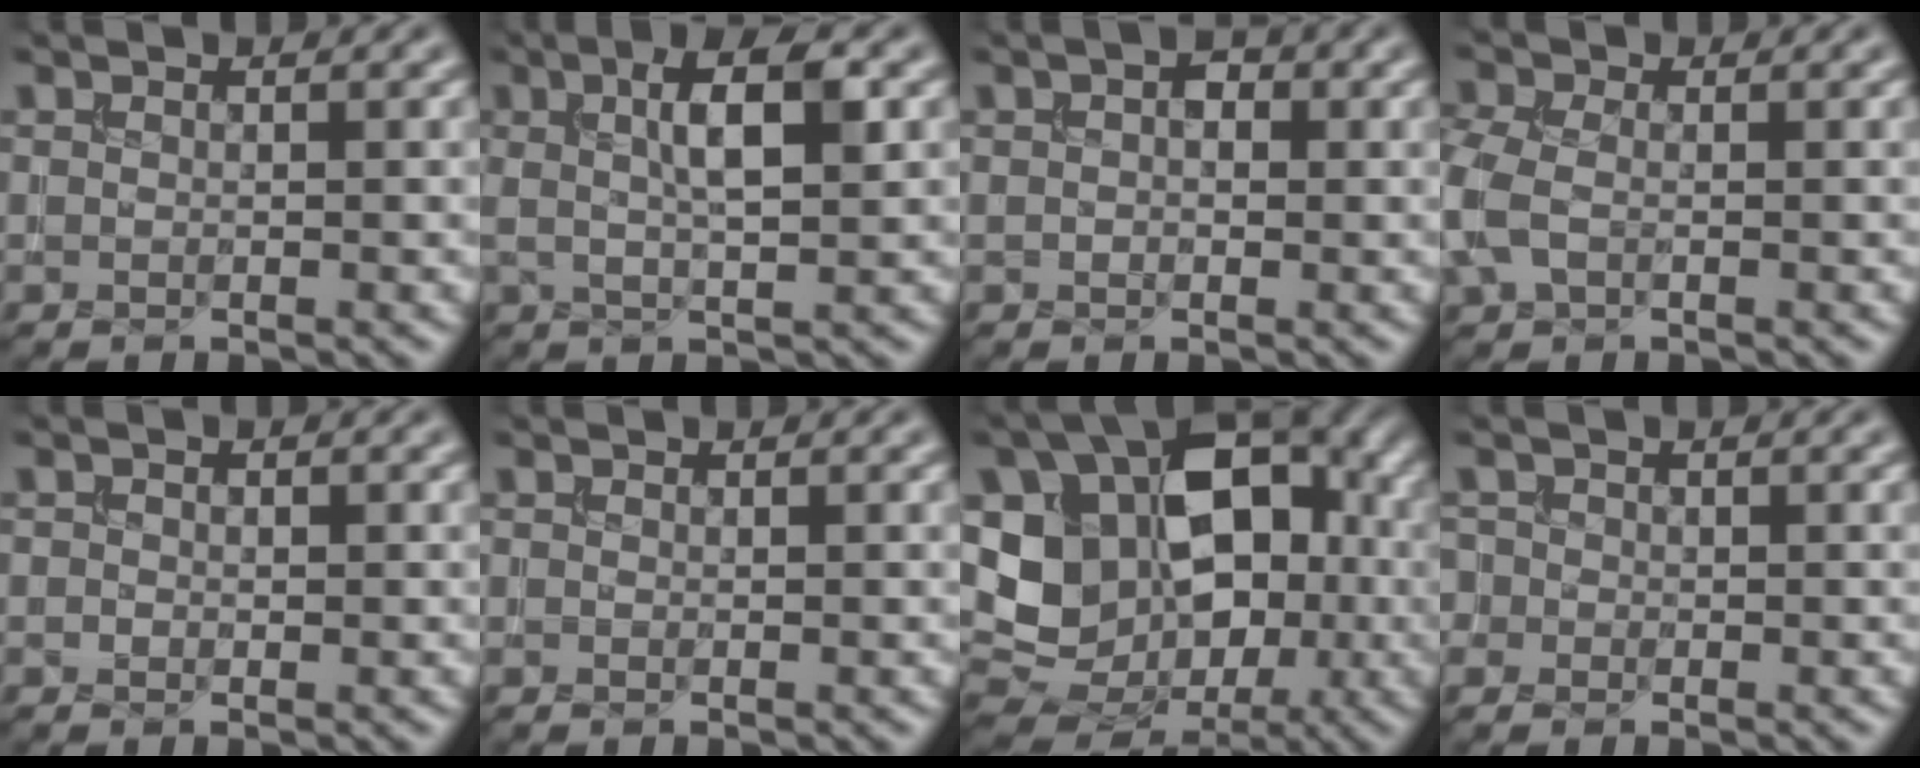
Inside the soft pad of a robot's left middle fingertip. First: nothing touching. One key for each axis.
{"total": 5.1, "fx": 1.3, "fy": 1.2, "fz": 4.8, "tx": -0.081, "ty": 0.007, "tz": 0.019}
{"total": 2.0, "fx": 0.6, "fy": 1.3, "fz": 1.4, "tx": -0.021, "ty": 0.004, "tz": 0.007}
{"total": 3.8, "fx": -0.6, "fy": 2.6, "fz": 2.7, "tx": -0.080, "ty": 0.003, "tz": -0.024}
{"total": 1.0, "fx": -0.2, "fy": 0.8, "fz": 0.5, "tx": -0.011, "ty": -0.004, "tz": -0.005}
{"total": 0.0}
{"total": 14.9, "fx": 0.6, "fy": 11.0, "fz": 10.0, "tx": -0.161, "ty": -0.002, "tz": 0.018}
{"total": 1.4, "fx": -0.3, "fy": 1.3, "fz": 0.3, "tx": 0.003, "ty": 0.005, "tz": -0.016}